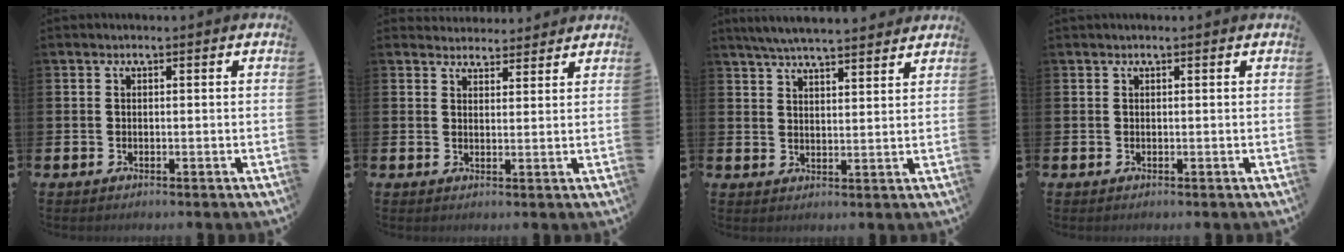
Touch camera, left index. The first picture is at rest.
{"total": 3.3, "force": [3.2, 0.9, -0.3], "torque": [0.001, -0.016, 0.058]}
{"total": 5.6, "force": [5.4, 0.3, 1.3], "torque": [-0.044, -0.020, 0.100]}
{"total": 0.0}